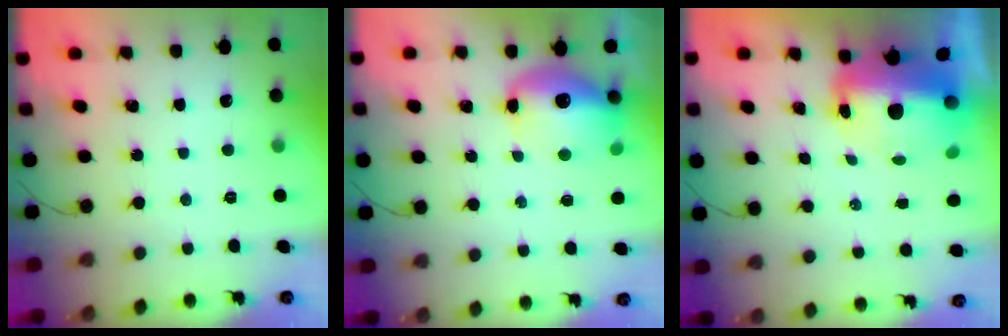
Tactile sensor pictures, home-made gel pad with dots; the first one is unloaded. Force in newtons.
{"total": 12.0, "press": 11.7, "slide": 2.7}
{"total": 14.6, "press": 10.5, "slide": 10.1}